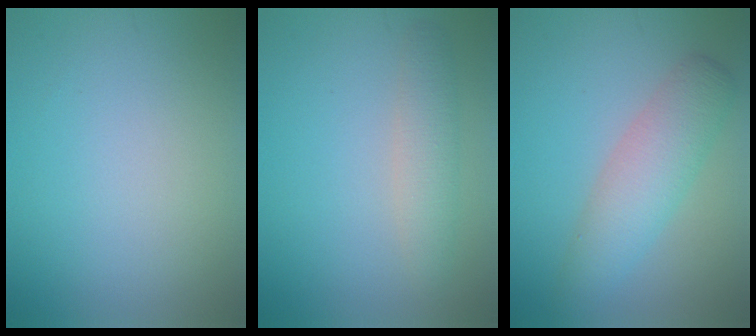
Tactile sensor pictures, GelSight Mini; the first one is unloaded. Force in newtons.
{"total": 2.5, "press": 2.5, "slide": 0.1}
{"total": 4.7, "press": 4.7, "slide": 0.2}